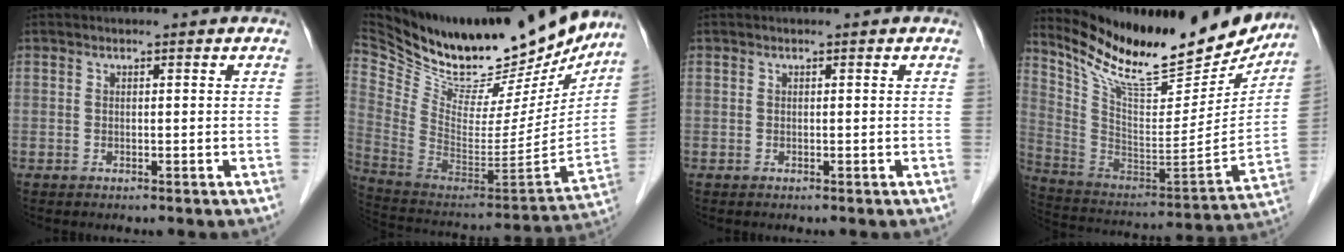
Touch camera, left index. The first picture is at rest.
{"total": 29.2, "force": [24.7, 9.0, 12.7], "torque": [-0.241, -0.043, 0.384]}
{"total": 0.0}
{"total": 25.0, "force": [21.4, 6.4, 11.3], "torque": [-0.195, -0.035, 0.329]}